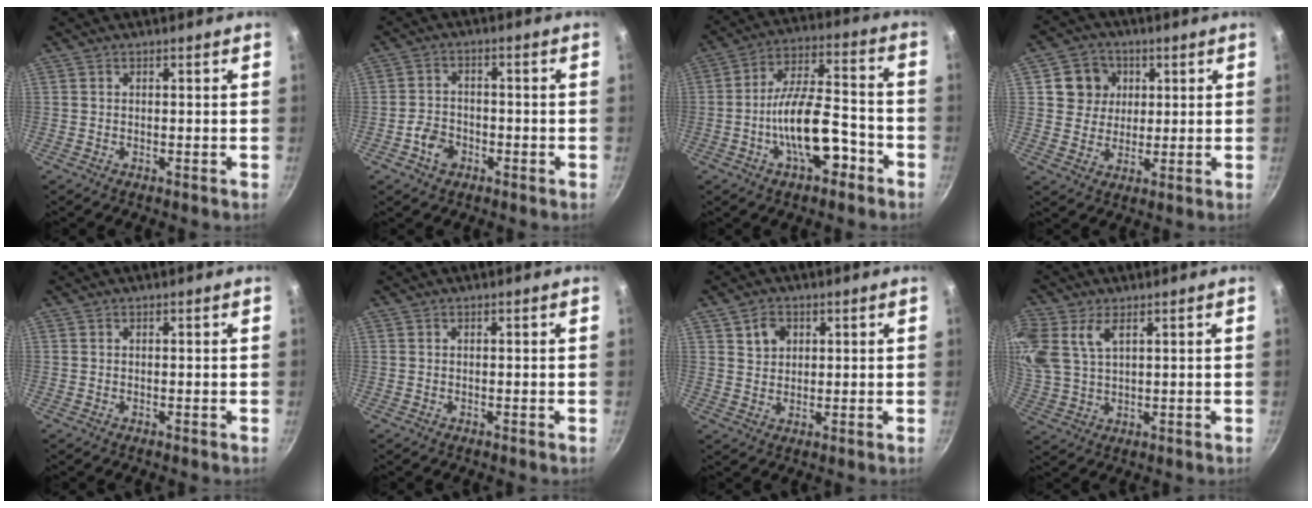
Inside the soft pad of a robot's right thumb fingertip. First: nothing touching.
{"total": 4.8, "force": [-2.4, 3.5, 2.3], "torque": [-0.034, 0.025, -0.045]}
{"total": 14.2, "force": [-5.8, 6.0, 11.5], "torque": [-0.169, 0.053, -0.099]}
{"total": 8.0, "force": [2.3, 7.3, 2.3], "torque": [-0.005, 0.005, 0.034]}
{"total": 0.0}
{"total": 0.0}
{"total": 4.3, "force": [1.8, 3.4, 2.0], "torque": [-0.018, 0.000, 0.032]}
{"total": 11.7, "force": [5.3, 7.1, 7.6], "torque": [-0.174, 0.006, 0.112]}